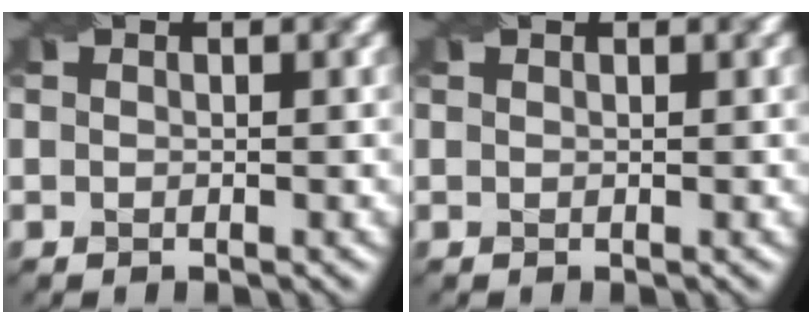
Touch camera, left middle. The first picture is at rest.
{"total": 0.6, "force": [0.5, 0.1, 0.2], "torque": [-0.005, -0.001, 0.005]}